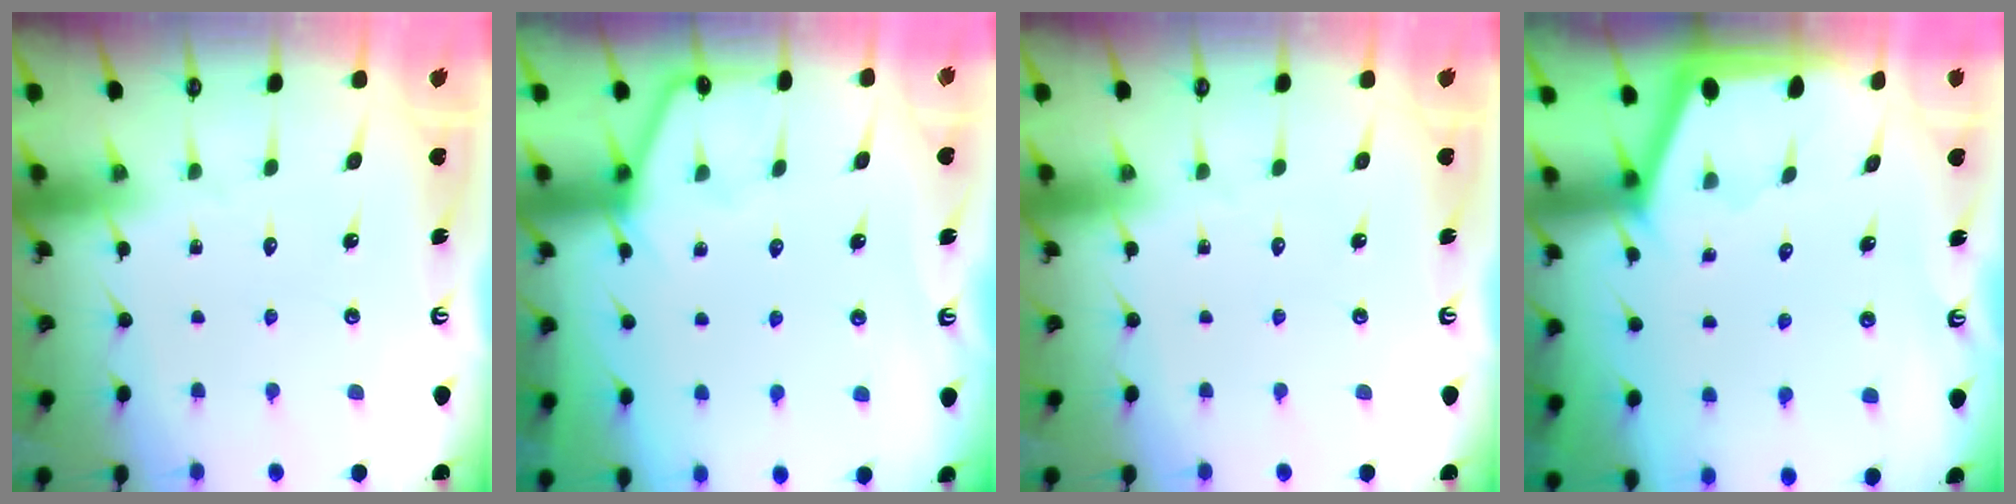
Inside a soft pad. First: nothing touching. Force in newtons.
{"total": 4.9, "press": 4.9, "slide": 0.4}
{"total": 0.0}
{"total": 1.7, "press": 1.6, "slide": 0.3}